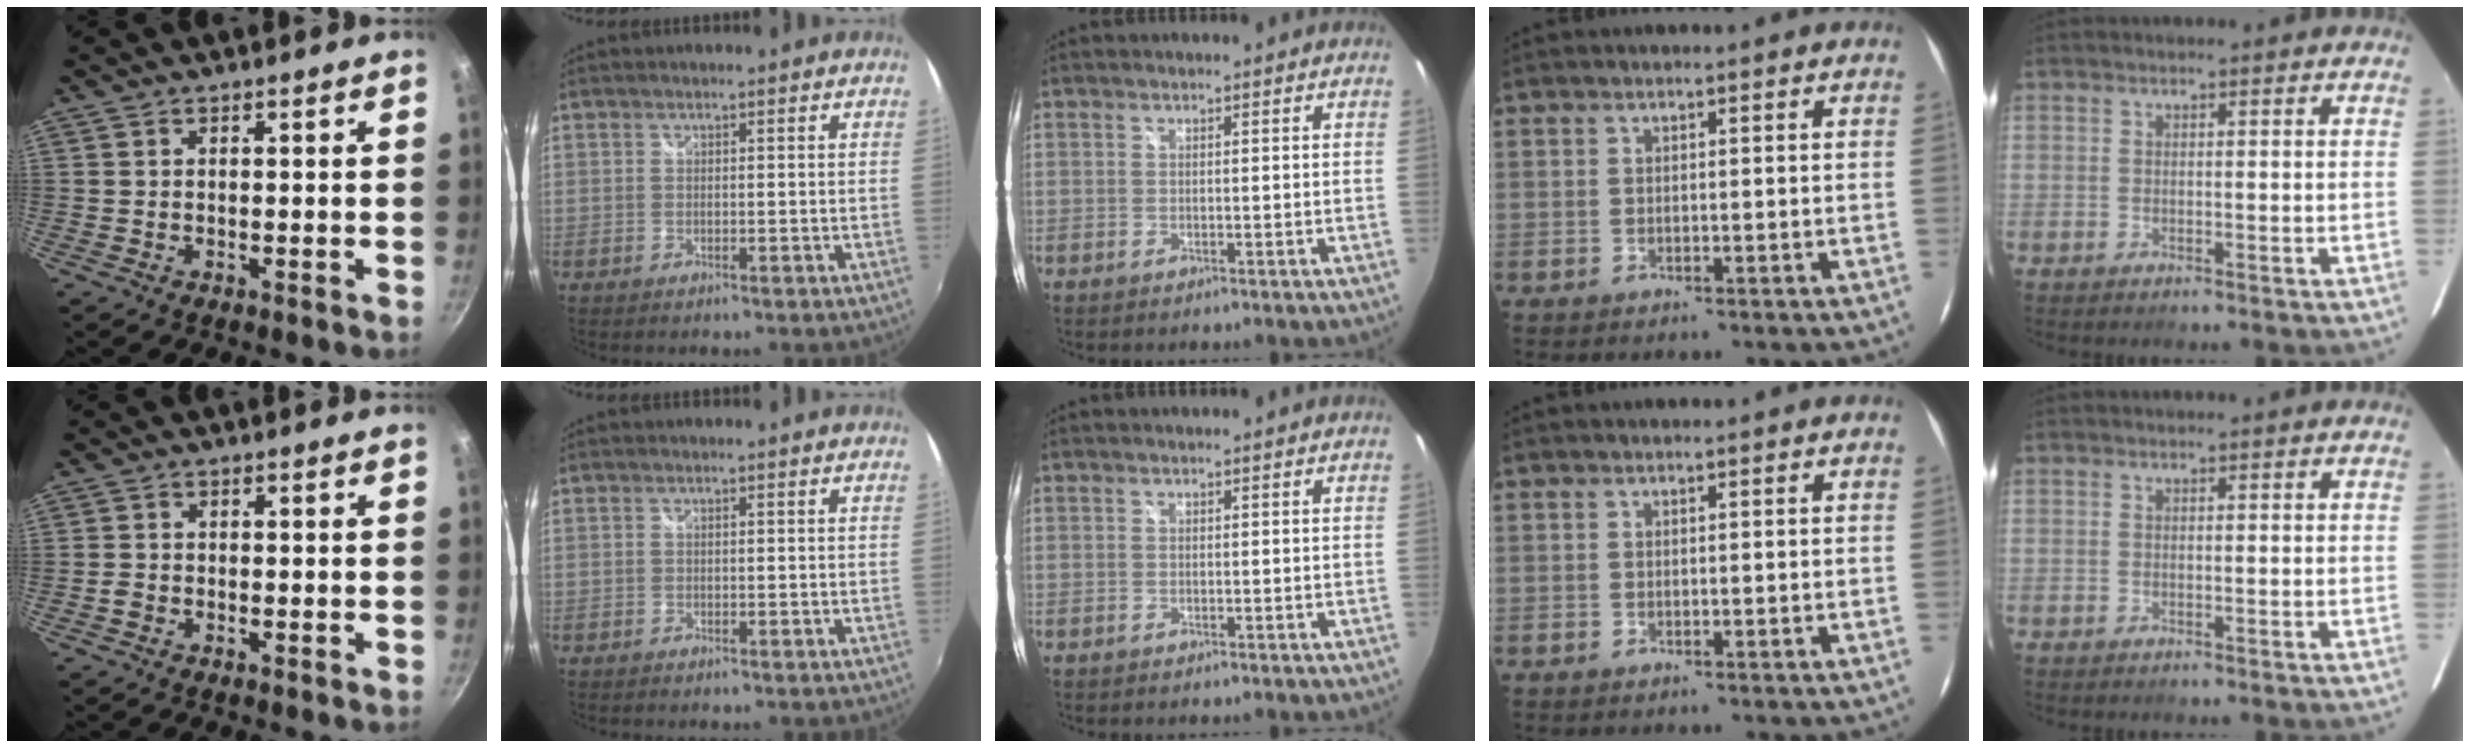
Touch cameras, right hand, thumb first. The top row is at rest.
{"thumb": {"total": 1.3, "force": [-0.8, 0.8, 0.5], "torque": [-0.016, 0.006, -0.017]}}